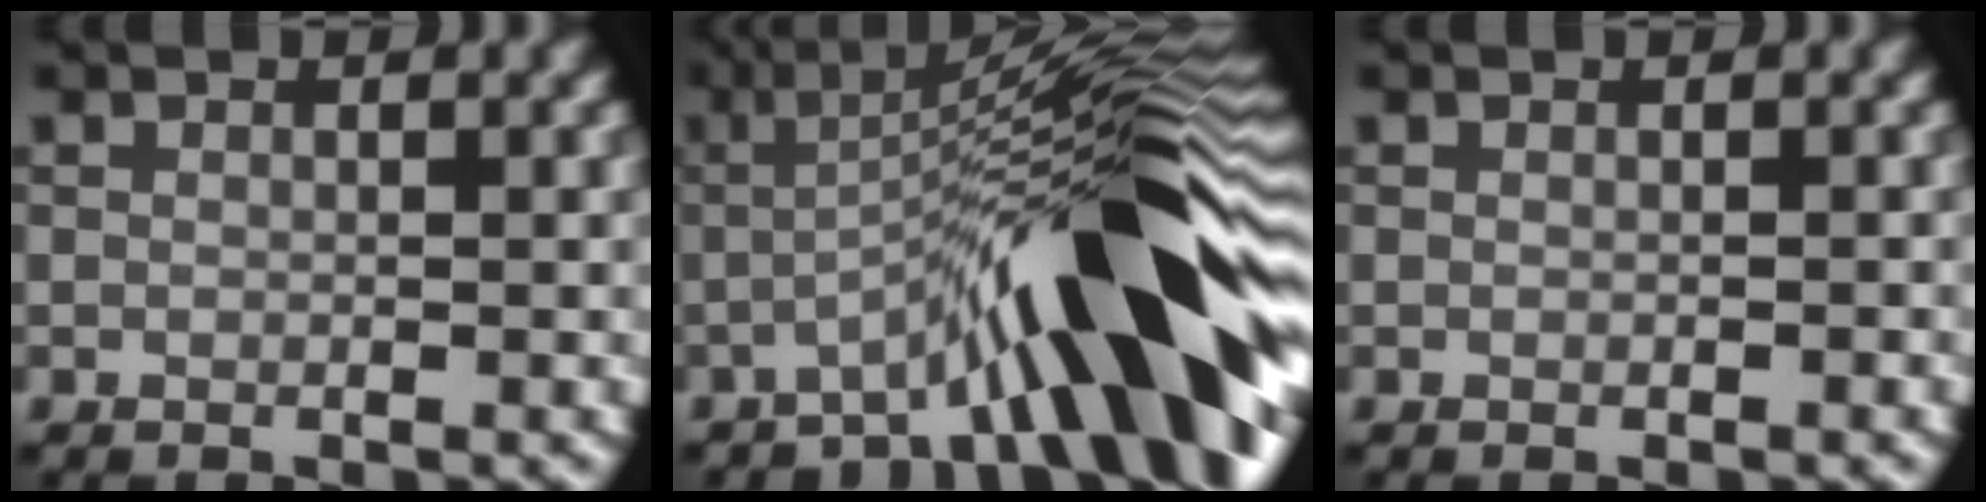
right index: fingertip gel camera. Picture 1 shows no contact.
{"total": 13.1, "force": [-4.9, 2.1, 12.0], "torque": [-0.160, 0.028, -0.086]}
{"total": 0.0}